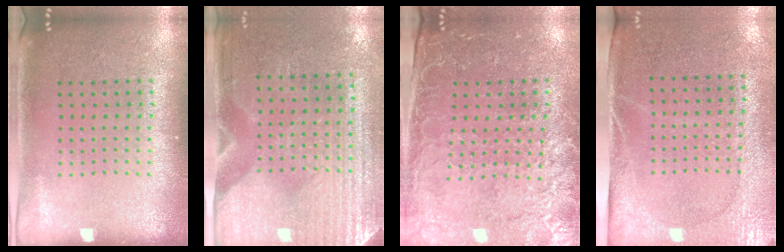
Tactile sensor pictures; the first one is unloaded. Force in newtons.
{"total": 3.0, "press": 2.6, "slide": 1.5}
{"total": 3.2, "press": 2.9, "slide": 1.2}
{"total": 2.7, "press": 2.2, "slide": 1.5}